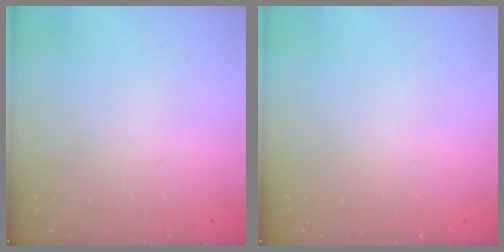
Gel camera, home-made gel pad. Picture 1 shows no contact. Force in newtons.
{"total": 0.0}